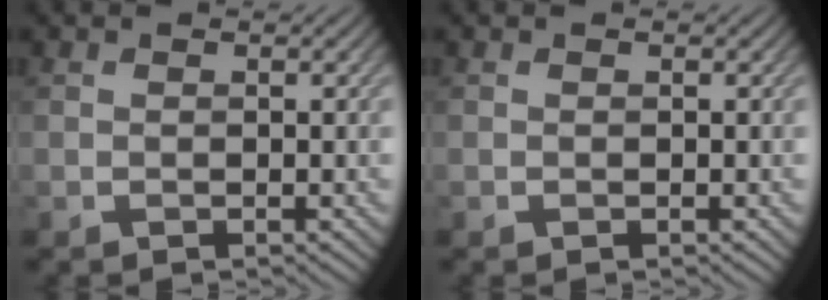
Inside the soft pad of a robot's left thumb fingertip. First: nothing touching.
{"total": 0.0}